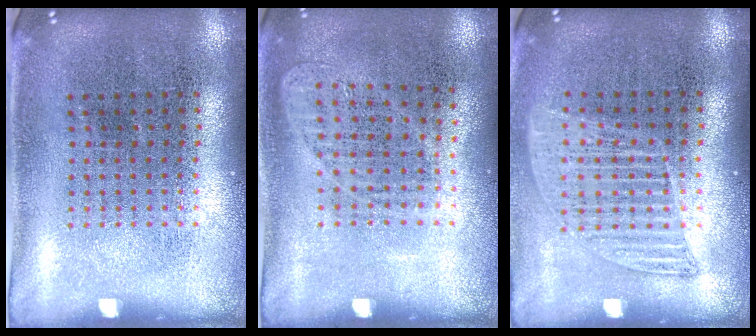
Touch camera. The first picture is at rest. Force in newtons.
{"total": 1.0, "press": 0.9, "slide": 0.4}
{"total": 1.2, "press": 1.1, "slide": 0.4}